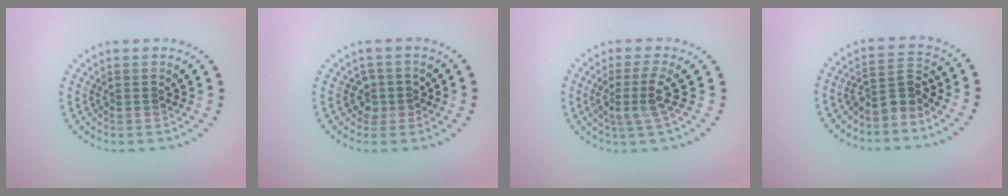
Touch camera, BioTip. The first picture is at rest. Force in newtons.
{"total": 1.8, "press": 1.5, "slide": 1.1}
{"total": 3.0, "press": 2.1, "slide": 2.1}
{"total": 2.8, "press": 2.1, "slide": 1.9}